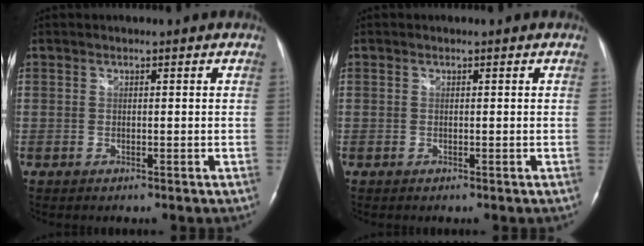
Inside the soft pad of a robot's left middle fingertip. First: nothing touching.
{"total": 0.0}